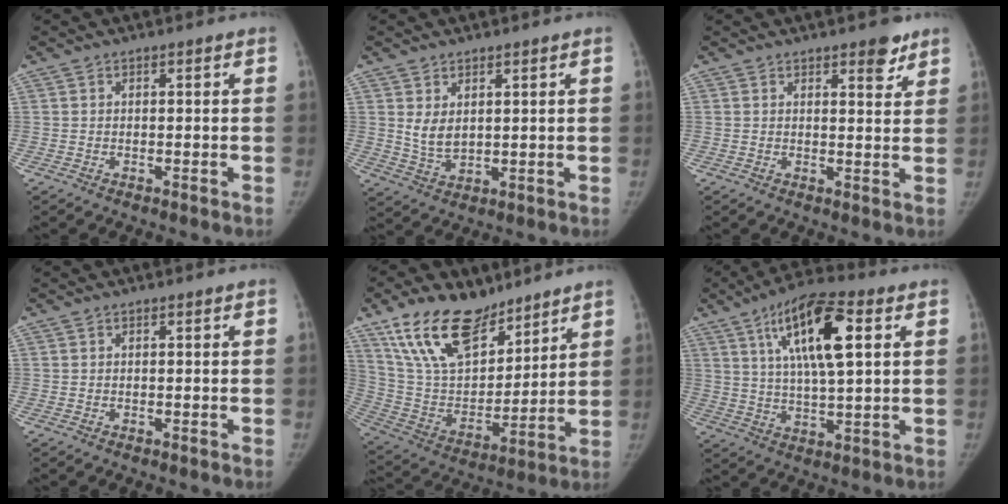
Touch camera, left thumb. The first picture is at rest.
{"total": 4.5, "force": [1.7, 2.8, 3.1], "torque": [-0.047, -0.021, 0.042]}
{"total": 4.3, "force": [3.0, 1.6, 2.6], "torque": [-0.017, -0.018, 0.038]}
{"total": 0.0}
{"total": 21.1, "force": [14.5, 10.7, 11.0], "torque": [-0.161, -0.054, 0.274]}
{"total": 16.0, "force": [6.0, 5.2, 13.9], "torque": [-0.234, -0.005, 0.099]}